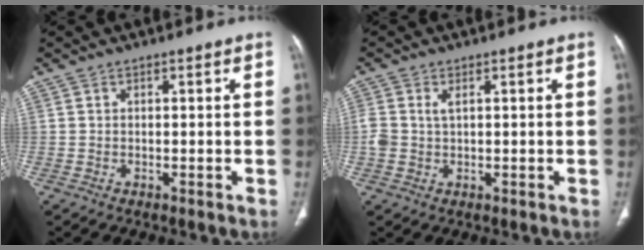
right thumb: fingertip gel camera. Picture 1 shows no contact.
{"total": 3.2, "force": [0.7, 1.9, 2.4], "torque": [-0.067, 0.008, 0.019]}